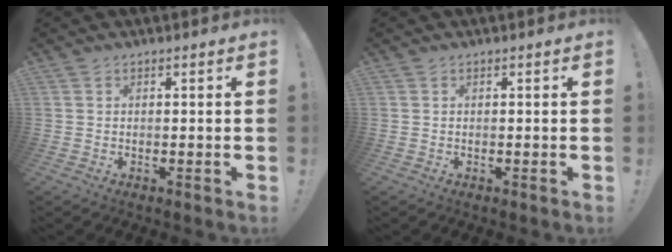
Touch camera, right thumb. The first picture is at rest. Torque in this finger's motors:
{"motor_torque": [0.00, 0.00, 0.00, 0.00, 0.00]}